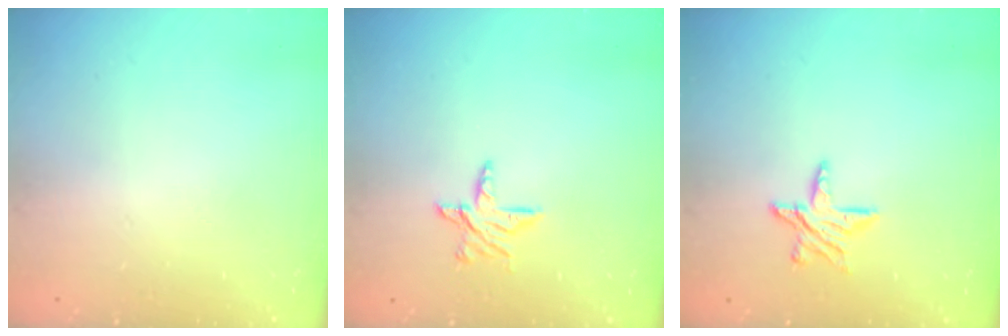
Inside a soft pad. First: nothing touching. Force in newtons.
{"total": 6.7, "press": 6.7, "slide": 0.3}
{"total": 7.7, "press": 7.7, "slide": 0.5}